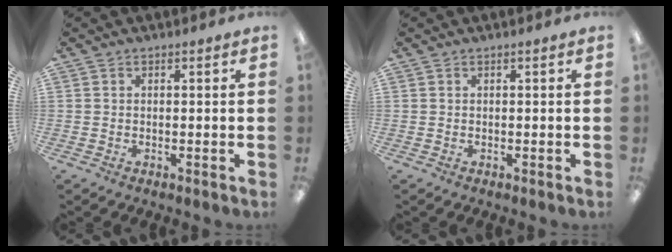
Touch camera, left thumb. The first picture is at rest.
{"total": 0.0}